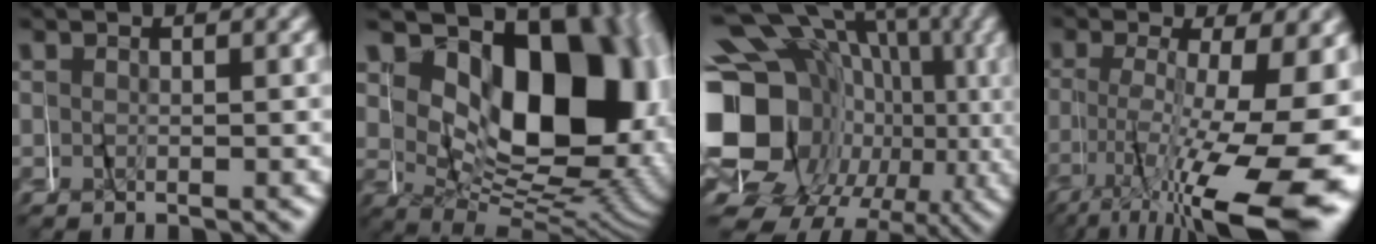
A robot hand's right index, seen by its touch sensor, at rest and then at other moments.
{"total": 18.8, "force": [2.7, 11.4, 14.7], "torque": [-0.193, -0.005, 0.040]}
{"total": 18.7, "force": [-1.9, 14.8, 11.2], "torque": [-0.195, -0.042, -0.026]}
{"total": 11.1, "force": [-3.5, 3.7, 9.8], "torque": [-0.132, -0.020, -0.036]}